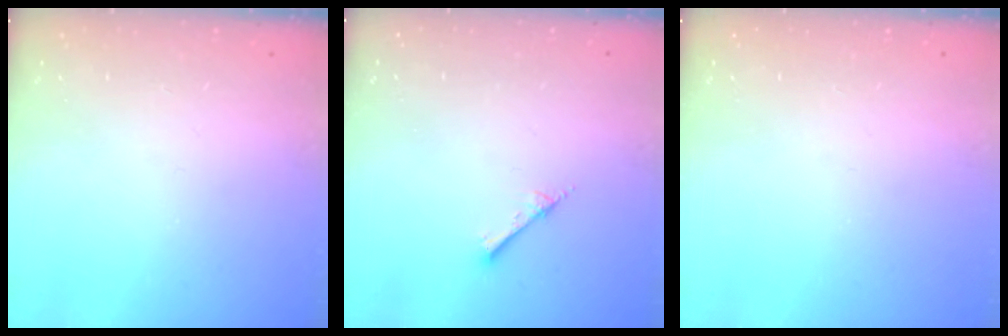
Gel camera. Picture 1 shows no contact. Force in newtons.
{"total": 2.4, "press": 2.4, "slide": 0.2}
{"total": 0.0}